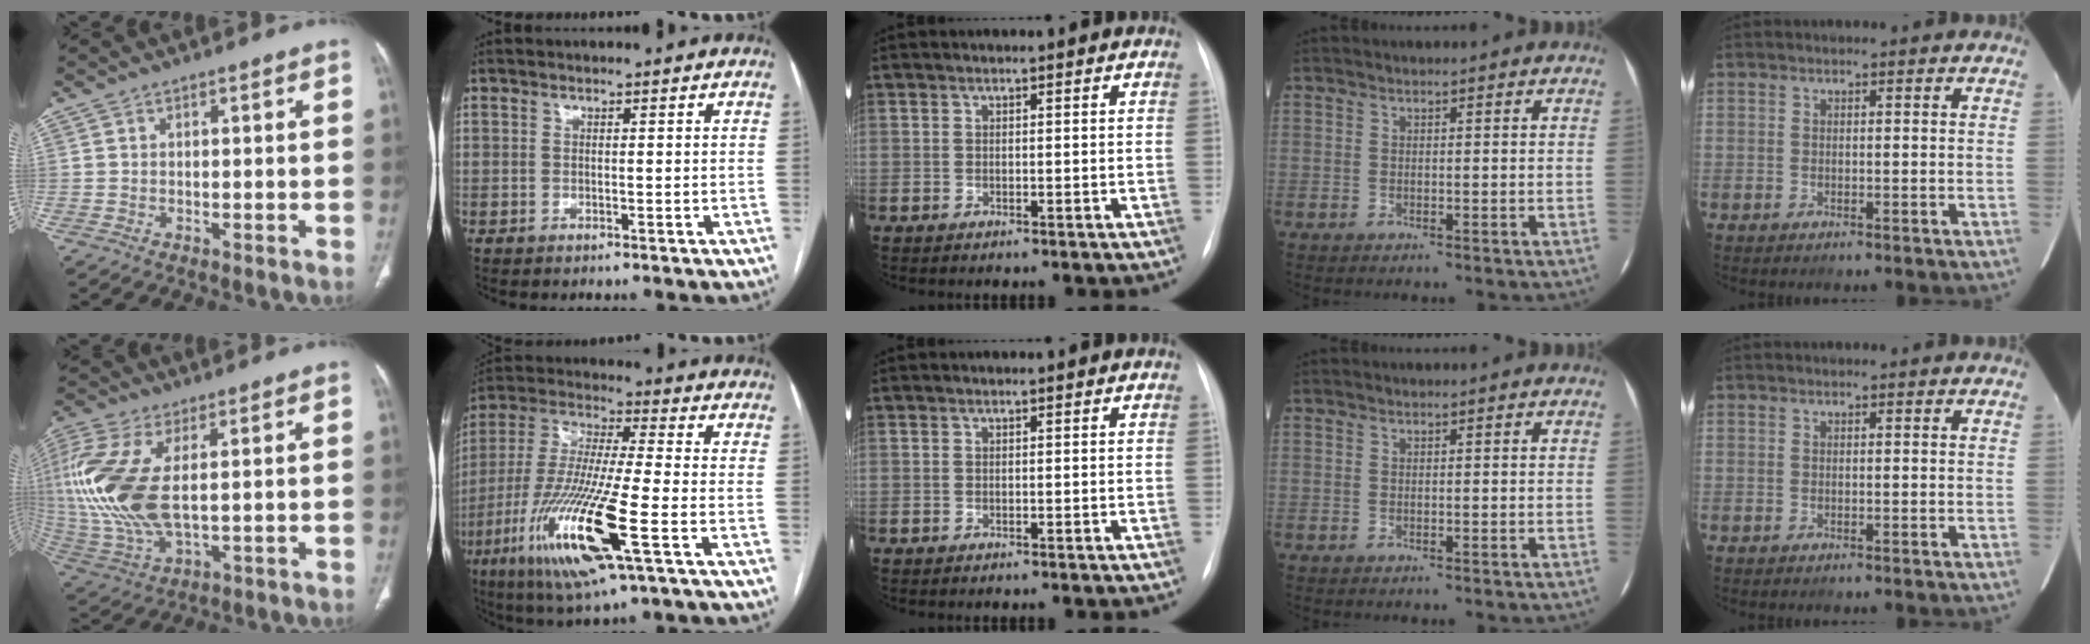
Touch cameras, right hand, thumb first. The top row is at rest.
{"thumb": {"total": 18.6, "force": [2.1, 8.8, 16.3], "torque": [-0.396, -0.011, 0.049]}, "index": {"total": 18.3, "force": [-6.9, 1.4, 16.9], "torque": [-0.363, -0.030, -0.127]}}